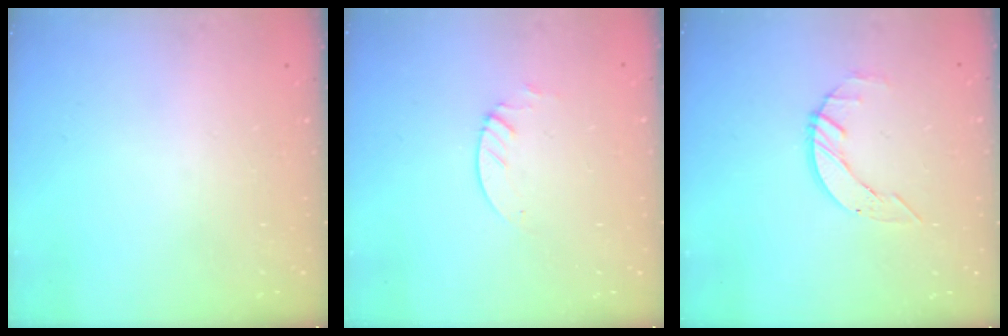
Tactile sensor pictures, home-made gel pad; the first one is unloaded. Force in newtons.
{"total": 2.1, "press": 2.1, "slide": 0.2}
{"total": 3.6, "press": 3.6, "slide": 0.4}